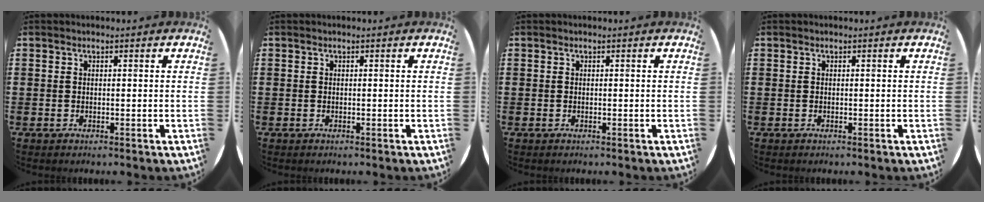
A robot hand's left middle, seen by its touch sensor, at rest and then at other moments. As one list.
[{"total": 0.0}, {"total": 0.0}, {"total": 0.0}]